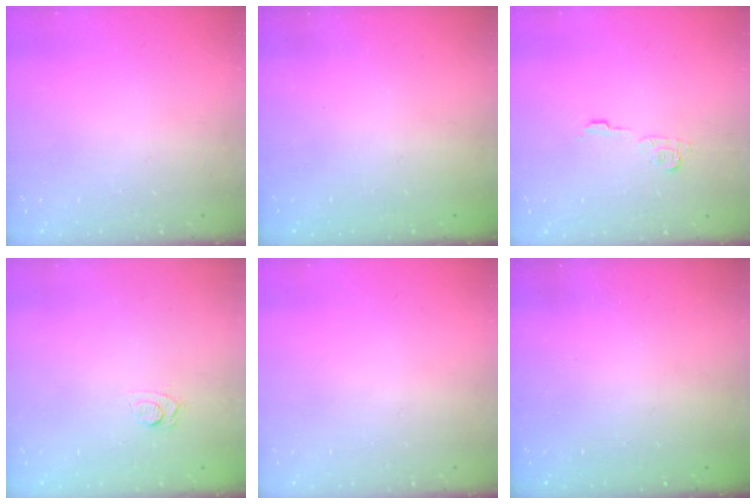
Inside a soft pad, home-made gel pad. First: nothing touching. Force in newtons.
{"total": 2.3, "press": 2.2, "slide": 0.8}
{"total": 6.4, "press": 6.4, "slide": 0.7}
{"total": 7.2, "press": 7.1, "slide": 1.5}
{"total": 0.0}
{"total": 2.3, "press": 2.2, "slide": 0.8}